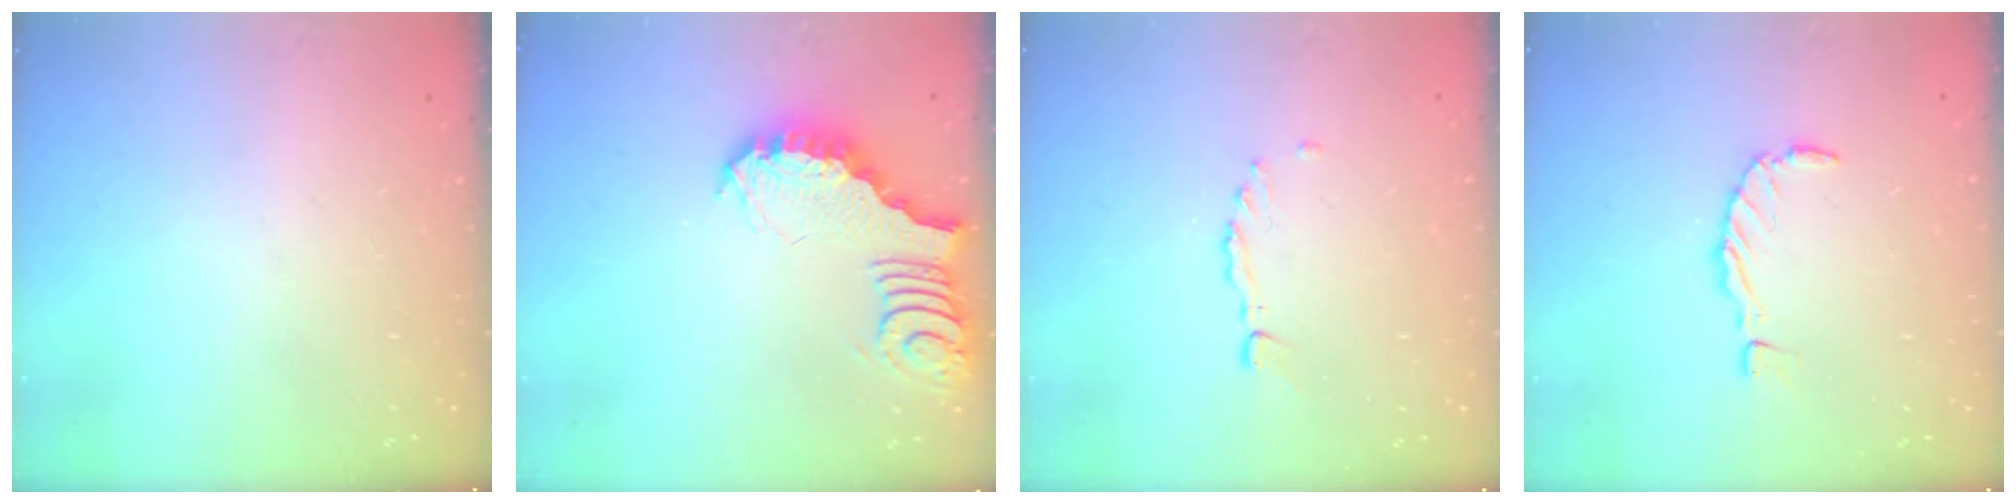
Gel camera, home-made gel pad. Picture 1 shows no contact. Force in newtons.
{"total": 3.9, "press": 3.8, "slide": 0.6}
{"total": 1.1, "press": 1.1, "slide": 0.3}
{"total": 0.0}